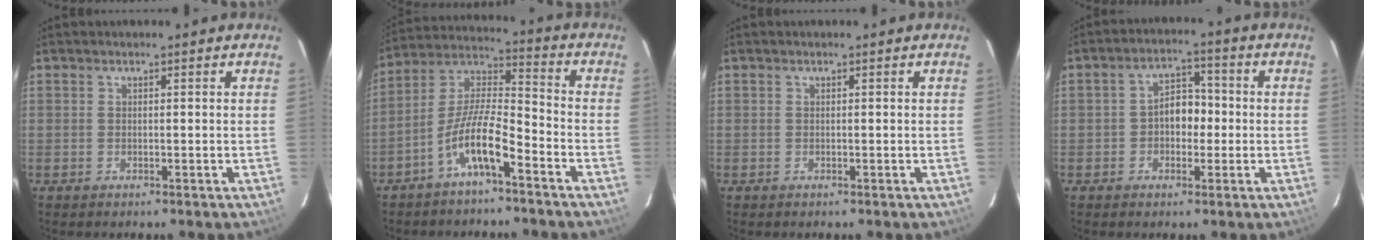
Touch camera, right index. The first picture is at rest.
{"total": 10.1, "force": [-5.8, 2.1, 7.9], "torque": [-0.169, 0.008, -0.110]}
{"total": 0.0}
{"total": 5.7, "force": [-0.9, 4.1, 3.9], "torque": [-0.064, 0.021, -0.011]}